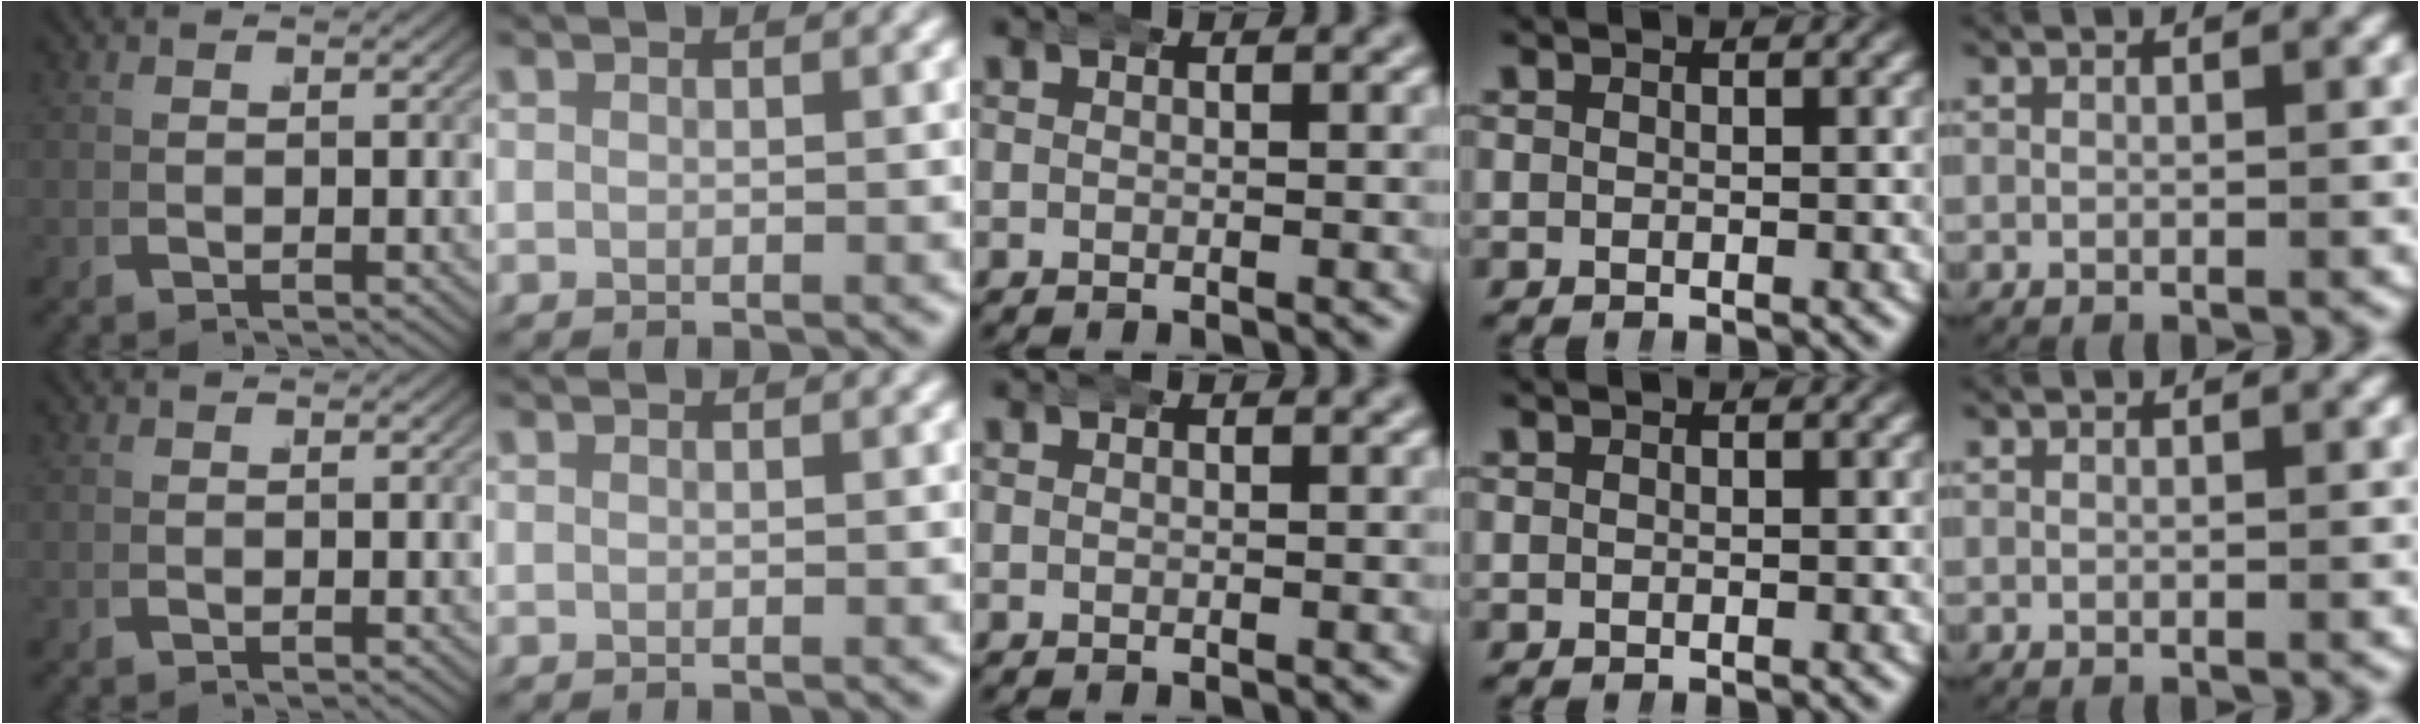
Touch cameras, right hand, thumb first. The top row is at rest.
{}